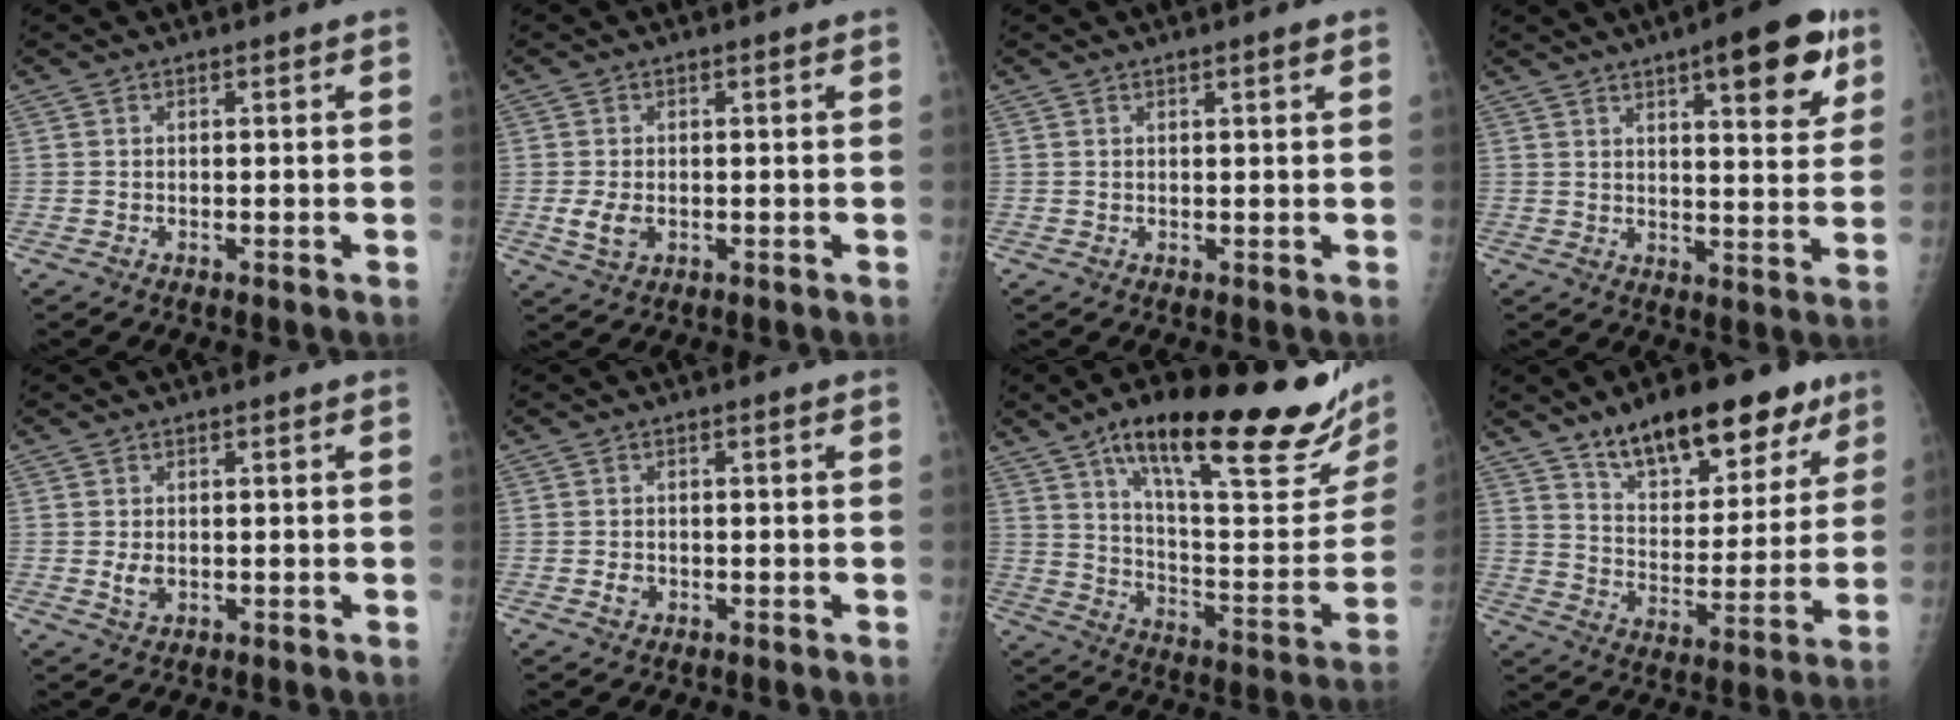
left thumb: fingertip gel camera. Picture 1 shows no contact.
{"total": 3.4, "force": [-0.4, 2.1, 2.7], "torque": [-0.055, -0.007, -0.004]}
{"total": 1.3, "force": [0.8, 0.0, 1.0], "torque": [-0.014, -0.003, 0.012]}
{"total": 14.3, "force": [7.6, 4.1, 11.4], "torque": [-0.125, -0.029, 0.099]}
{"total": 2.4, "force": [0.2, 1.4, 1.9], "torque": [-0.030, -0.006, 0.009]}
{"total": 1.3, "force": [-0.4, 1.0, 0.7], "torque": [-0.010, 0.001, -0.005]}
{"total": 31.1, "force": [18.9, 7.8, 23.5], "torque": [-0.316, -0.055, 0.294]}
{"total": 20.0, "force": [13.0, 9.0, 12.3], "torque": [-0.134, -0.052, 0.207]}